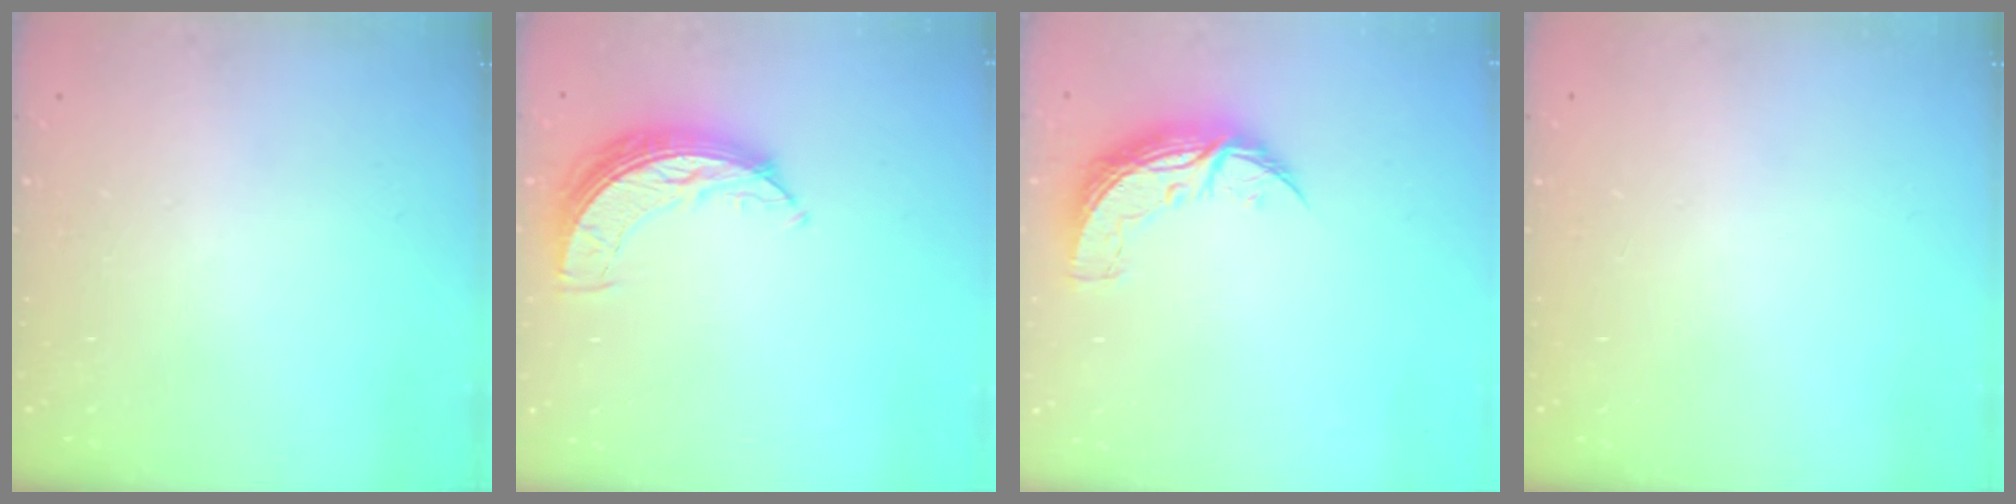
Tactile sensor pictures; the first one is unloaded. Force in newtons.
{"total": 7.8, "press": 7.8, "slide": 0.6}
{"total": 8.4, "press": 8.4, "slide": 0.3}
{"total": 0.0}